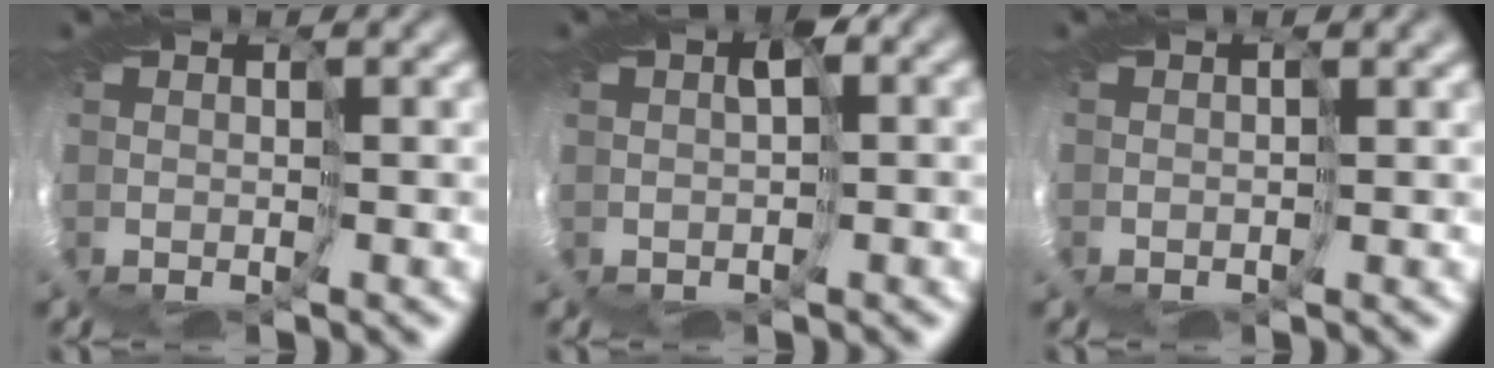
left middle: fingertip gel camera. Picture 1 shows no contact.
{"total": 2.5, "force": [0.2, 1.4, 2.0], "torque": [-0.031, 0.007, 0.008]}
{"total": 0.5, "force": [0.1, 0.2, 0.5], "torque": [-0.001, 0.007, 0.001]}